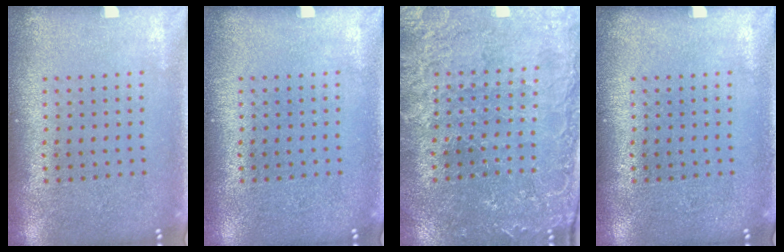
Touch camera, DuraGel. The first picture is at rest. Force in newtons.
{"total": 0.0}
{"total": 1.2, "press": 1.2, "slide": 0.4}
{"total": 0.0}